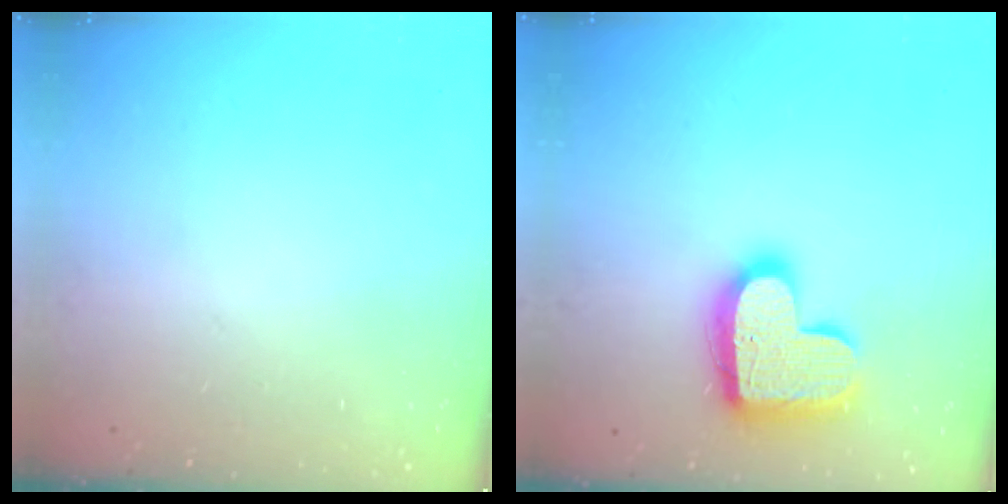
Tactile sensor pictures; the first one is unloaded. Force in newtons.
{"total": 17.7, "press": 17.6, "slide": 1.3}